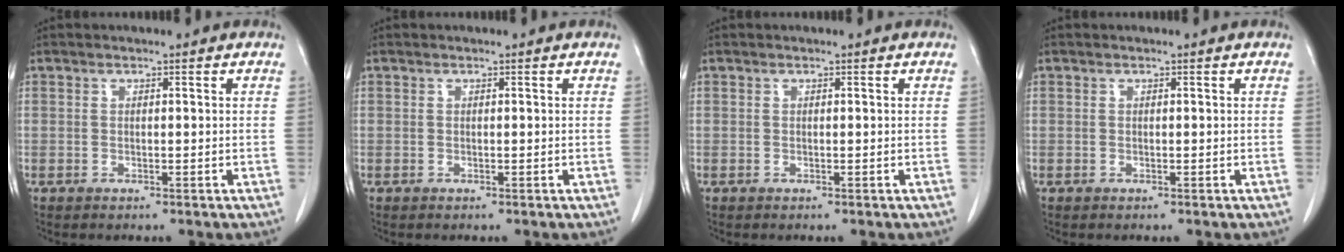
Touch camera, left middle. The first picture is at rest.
{"total": 0.0}
{"total": 0.0}
{"total": 0.0}